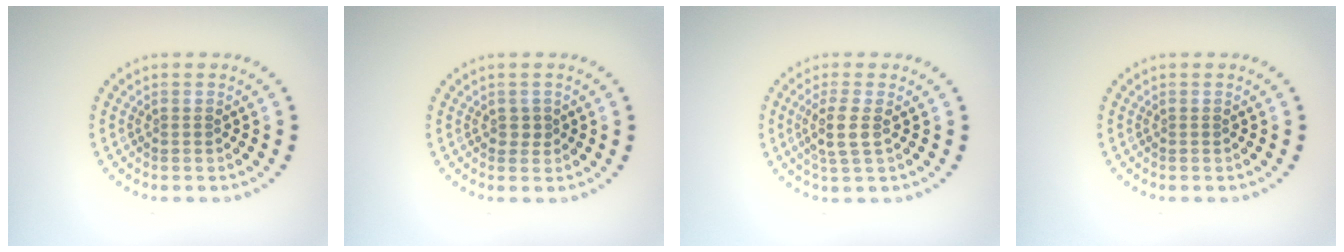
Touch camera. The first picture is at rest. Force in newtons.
{"total": 1.0, "press": 0.9, "slide": 0.3}
{"total": 2.4, "press": 2.0, "slide": 1.3}
{"total": 0.0}